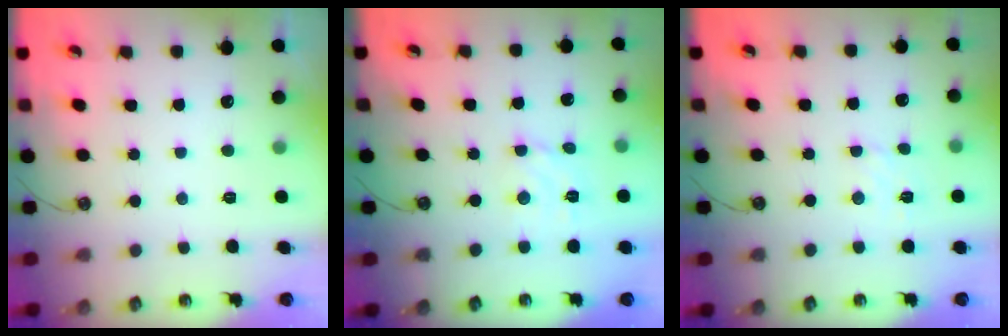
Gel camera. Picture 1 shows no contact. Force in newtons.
{"total": 4.2, "press": 4.1, "slide": 0.6}
{"total": 3.6, "press": 3.5, "slide": 0.6}